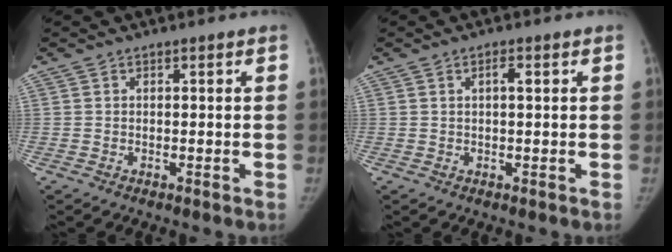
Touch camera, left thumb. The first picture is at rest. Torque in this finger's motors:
{"motor_torque": [-0.39, 0.07, 0.05, 0.37, -0.03]}